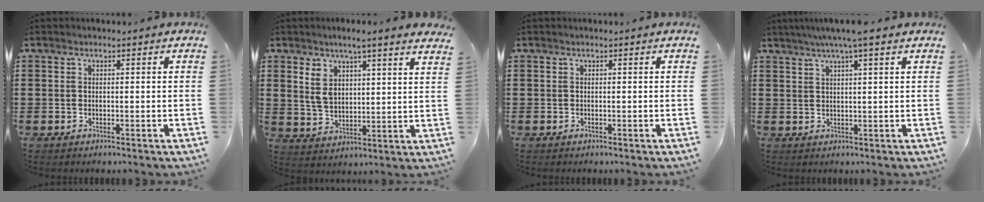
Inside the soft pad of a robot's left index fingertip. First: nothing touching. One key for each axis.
{"total": 5.8, "fx": 3.9, "fy": 1.9, "fz": 3.8, "tx": -0.086, "ty": -0.005, "tz": 0.068}
{"total": 0.0}
{"total": 4.1, "fx": 3.0, "fy": -0.1, "fz": 2.9, "tx": -0.062, "ty": 0.002, "tz": 0.052}